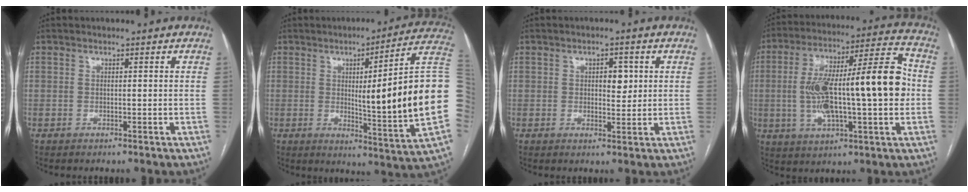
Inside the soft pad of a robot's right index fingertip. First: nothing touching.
{"total": 21.4, "force": [0.3, -0.7, 21.4], "torque": [-0.223, 0.004, -0.002]}
{"total": 3.3, "force": [0.8, 1.7, 2.6], "torque": [-0.035, 0.003, 0.013]}
{"total": 20.7, "force": [-0.3, 4.4, 20.2], "torque": [-0.348, 0.036, -0.001]}